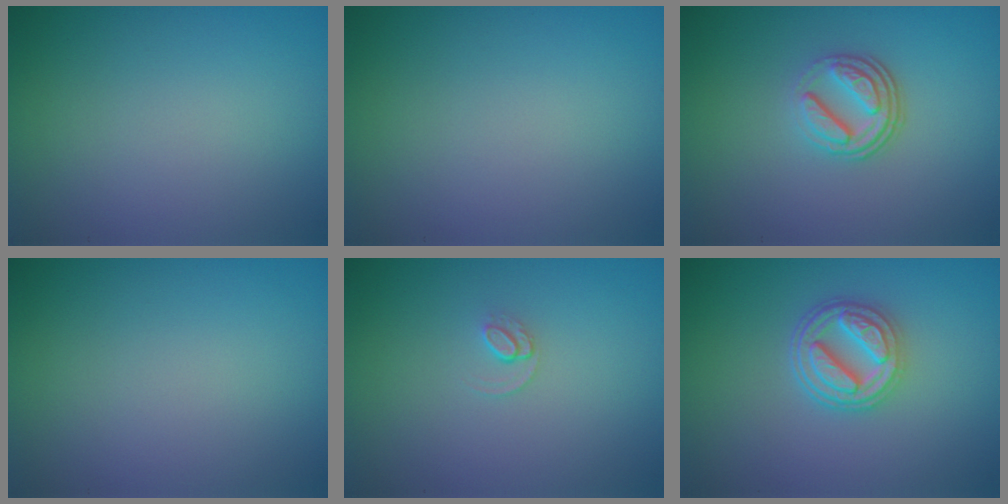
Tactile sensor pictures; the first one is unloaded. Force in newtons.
{"total": 0.0}
{"total": 3.6, "press": 2.5, "slide": 2.5}
{"total": 0.0}
{"total": 0.9, "press": 0.4, "slide": 0.8}
{"total": 4.2, "press": 3.5, "slide": 2.3}